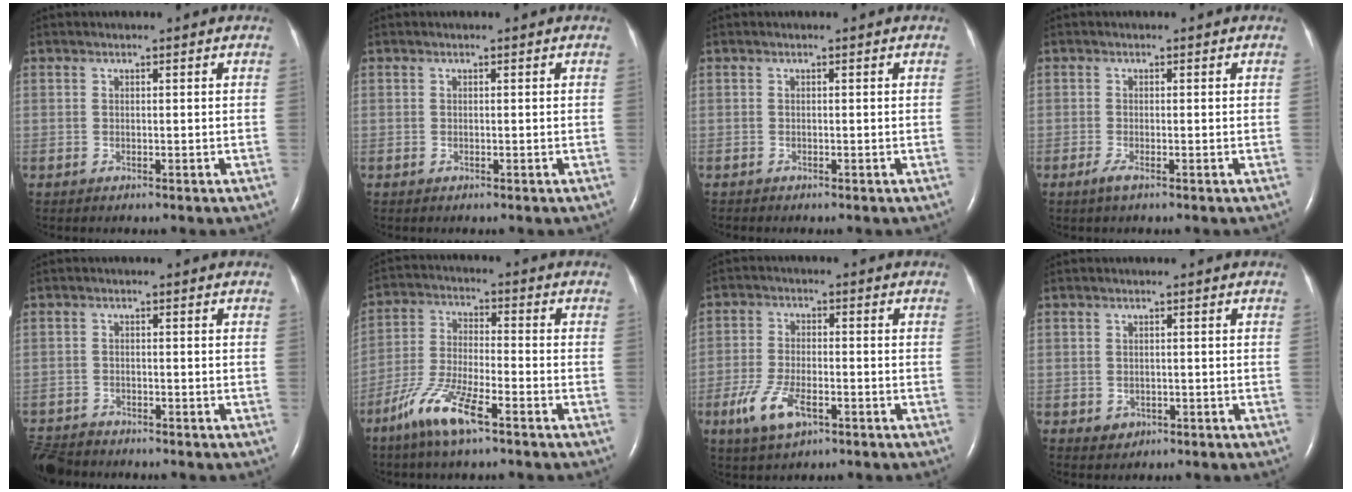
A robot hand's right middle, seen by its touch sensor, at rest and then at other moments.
{"total": 0.0}
{"total": 0.0}
{"total": 1.4, "force": [-0.8, 0.1, 1.1], "torque": [-0.026, -0.004, -0.021]}
{"total": 5.9, "force": [-5.5, 1.6, 1.0], "torque": [-0.020, -0.017, -0.100]}
{"total": 10.0, "force": [-6.2, 1.7, 7.6], "torque": [-0.165, -0.013, -0.121]}
{"total": 7.5, "force": [-3.7, 2.9, 5.8], "torque": [-0.128, -0.008, -0.066]}
{"total": 1.8, "force": [-0.7, 1.5, 0.5], "torque": [-0.002, 0.005, -0.004]}